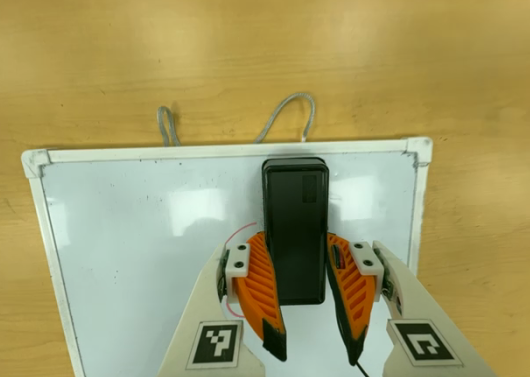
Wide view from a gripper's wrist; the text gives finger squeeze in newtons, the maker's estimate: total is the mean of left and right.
{"total": 15.4, "left": 14.8, "right": 16.0}